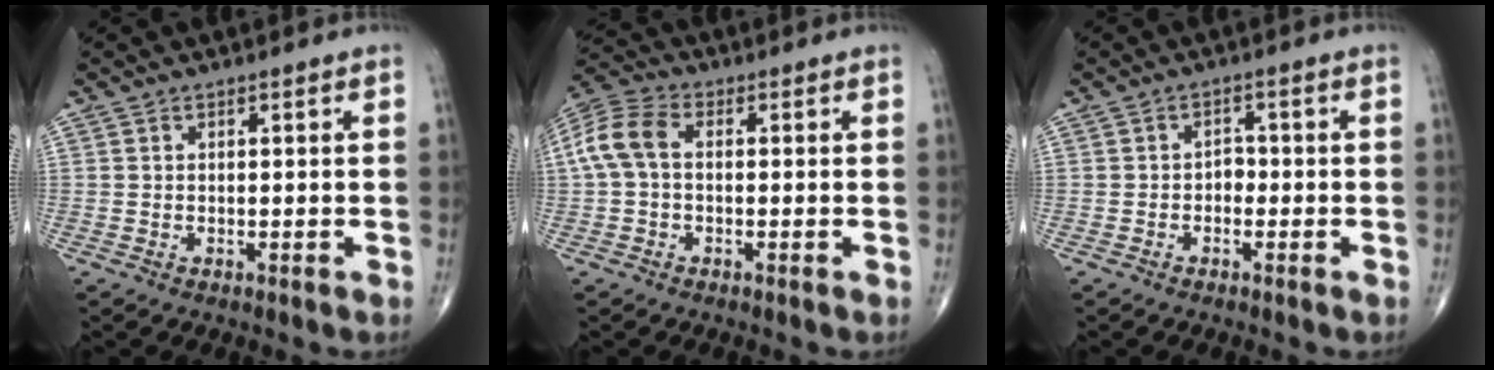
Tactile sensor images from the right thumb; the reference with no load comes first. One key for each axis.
{"total": 8.4, "fx": 0.5, "fy": 5.6, "fz": 6.3, "tx": -0.135, "ty": 0.027, "tz": 0.003}
{"total": 2.0, "fx": -0.7, "fy": 1.5, "fz": 1.2, "tx": -0.002, "ty": 0.009, "tz": -0.018}